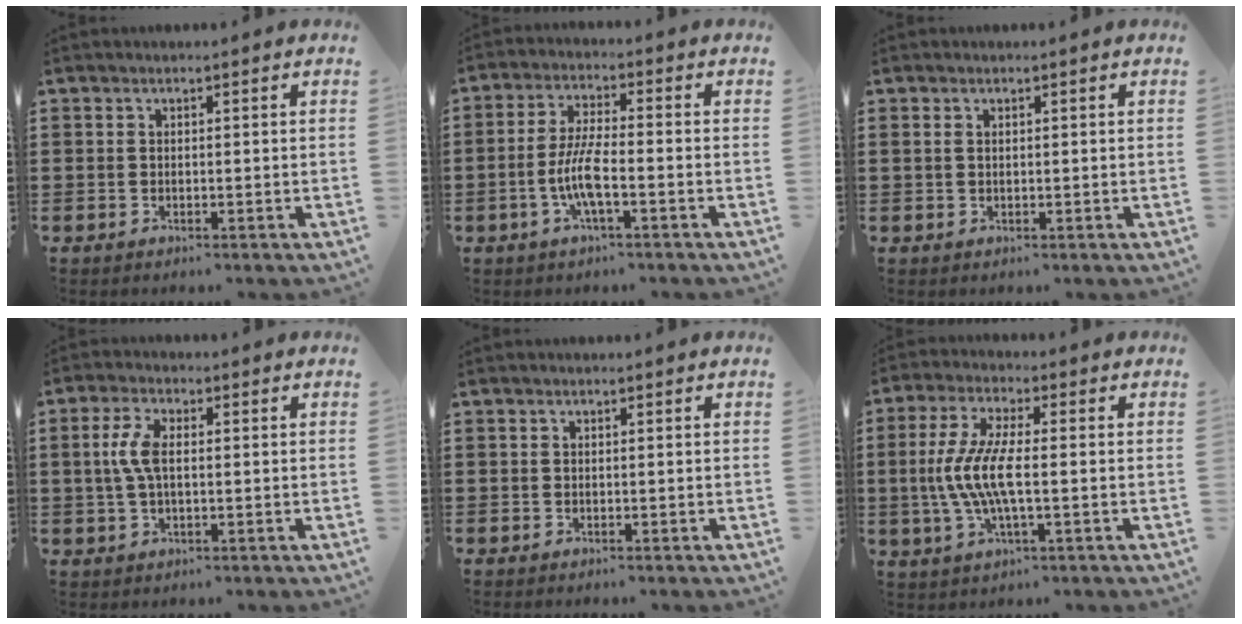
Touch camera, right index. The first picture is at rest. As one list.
[{"total": 6.3, "force": [-2.1, 1.2, 5.8], "torque": [-0.134, -0.013, -0.046]}, {"total": 0.7, "force": [0.3, 0.4, 0.5], "torque": [-0.012, 0.003, 0.005]}, {"total": 5.2, "force": [0.3, 2.1, 4.8], "torque": [-0.118, -0.002, -0.004]}, {"total": 0.0}, {"total": 7.9, "force": [-1.2, 1.9, 7.5], "torque": [-0.173, -0.017, -0.032]}]